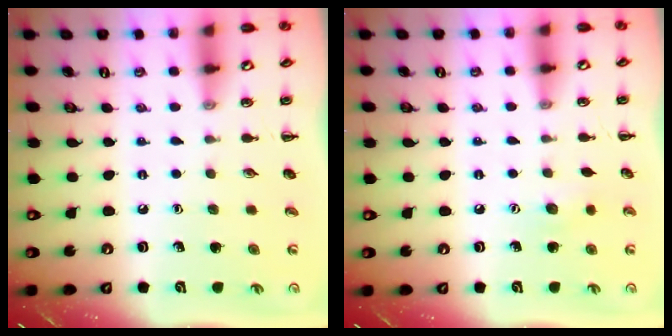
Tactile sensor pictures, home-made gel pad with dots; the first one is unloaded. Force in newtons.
{"total": 6.1, "press": 6.0, "slide": 1.1}